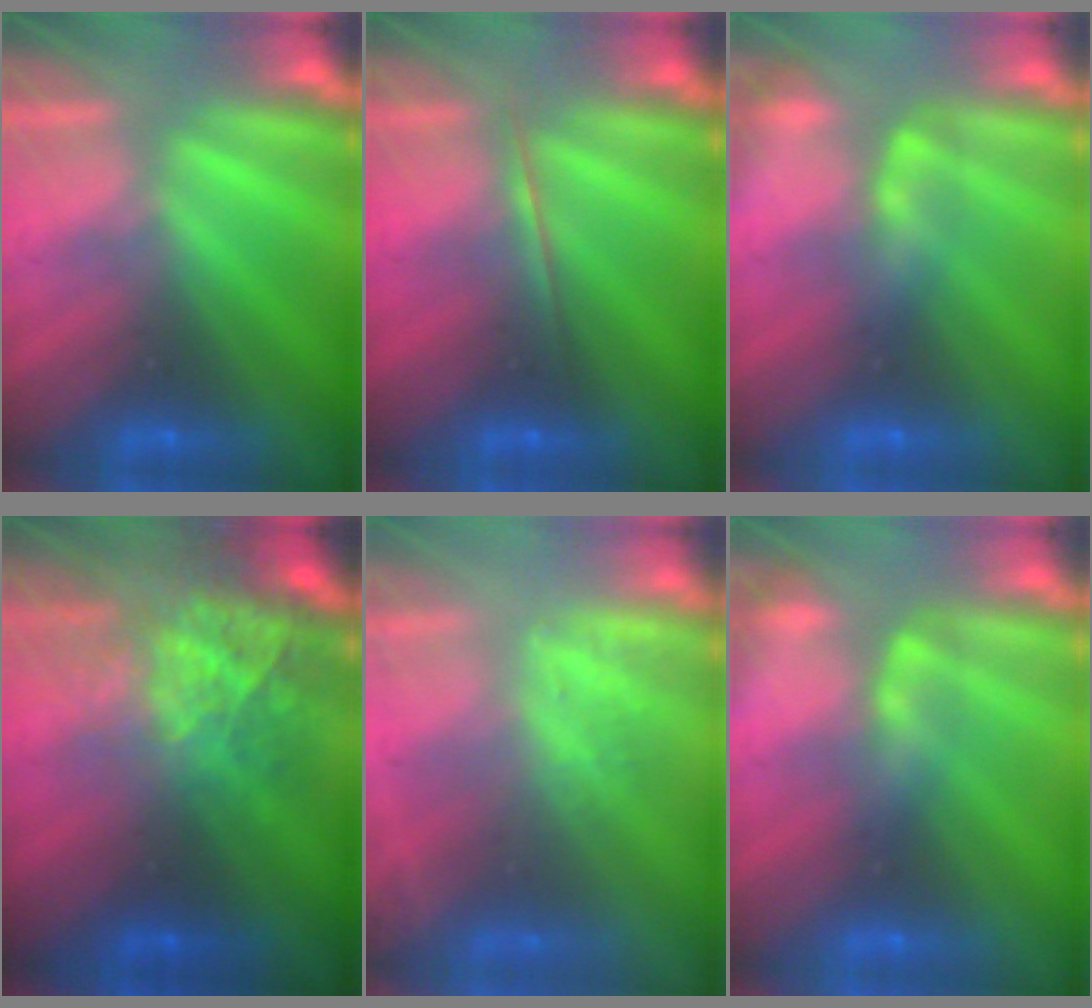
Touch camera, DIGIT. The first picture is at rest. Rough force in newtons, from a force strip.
{"total": 1.7}
{"total": 2.4}
{"total": 5.9}
{"total": 2.6}
{"total": 2.4}